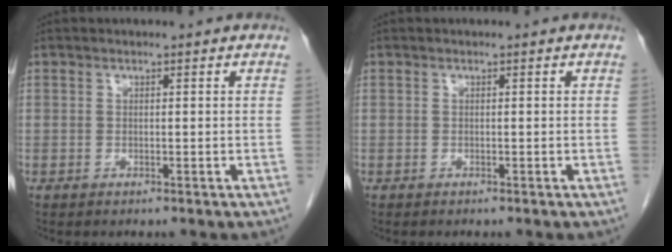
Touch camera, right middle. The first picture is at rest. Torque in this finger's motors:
{"motor_torque": [0.12, -0.11, -0.04, 0.00]}